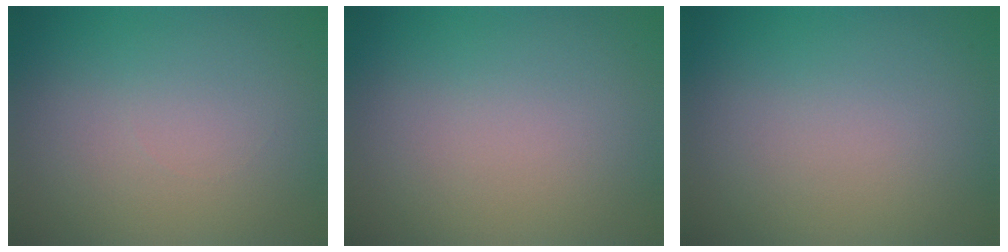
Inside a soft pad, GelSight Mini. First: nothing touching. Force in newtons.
{"total": 0.0}
{"total": 0.0}